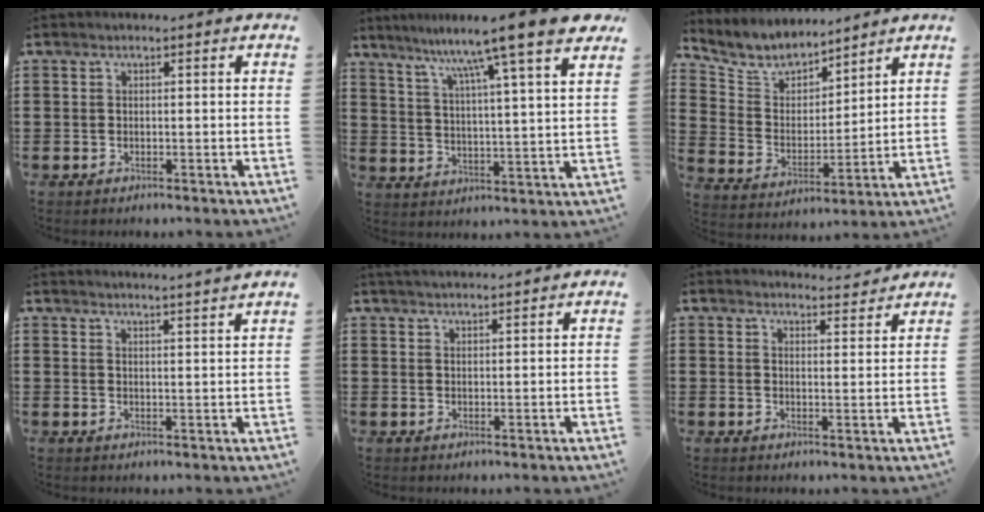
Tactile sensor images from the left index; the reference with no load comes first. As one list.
[{"total": 9.9, "force": [8.3, -1.4, 5.2], "torque": [-0.109, -0.063, 0.125]}, {"total": 6.5, "force": [6.0, 2.4, 0.7], "torque": [-0.055, -0.039, 0.106]}, {"total": 2.9, "force": [2.8, -0.9, 0.2], "torque": [-0.013, -0.016, 0.049]}, {"total": 2.1, "force": [2.0, -0.1, 0.2], "torque": [-0.009, -0.001, 0.040]}, {"total": 3.5, "force": [3.5, 0.2, 0.3], "torque": [-0.009, -0.020, 0.062]}]